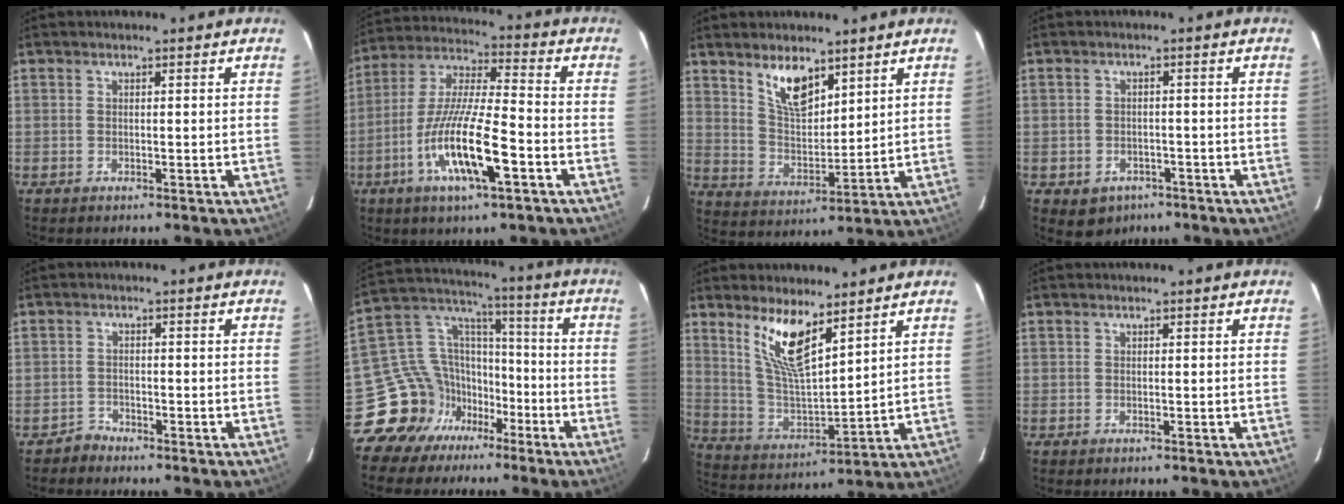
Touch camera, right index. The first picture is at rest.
{"total": 15.6, "force": [-6.3, 2.9, 14.0], "torque": [-0.282, -0.014, -0.122]}
{"total": 8.9, "force": [6.0, 3.7, 5.5], "torque": [-0.094, 0.002, 0.122]}
{"total": 5.3, "force": [-2.9, 4.1, 1.5], "torque": [-0.036, 0.005, -0.029]}
{"total": 2.1, "force": [-1.6, 1.1, -0.7], "torque": [0.011, 0.011, -0.032]}
{"total": 14.1, "force": [-9.0, 10.6, 2.3], "torque": [-0.057, 0.067, -0.153]}
{"total": 11.7, "force": [7.6, 3.1, 8.4], "torque": [-0.163, -0.007, 0.159]}
{"total": 0.0}